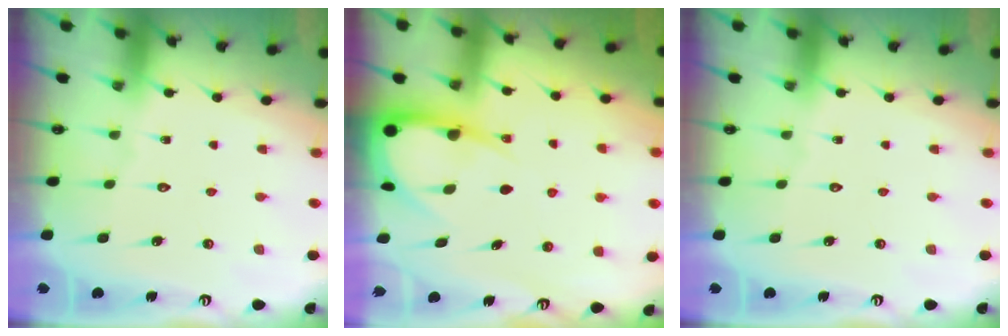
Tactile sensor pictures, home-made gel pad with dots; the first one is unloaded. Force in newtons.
{"total": 8.8, "press": 8.8, "slide": 0.8}
{"total": 0.0}